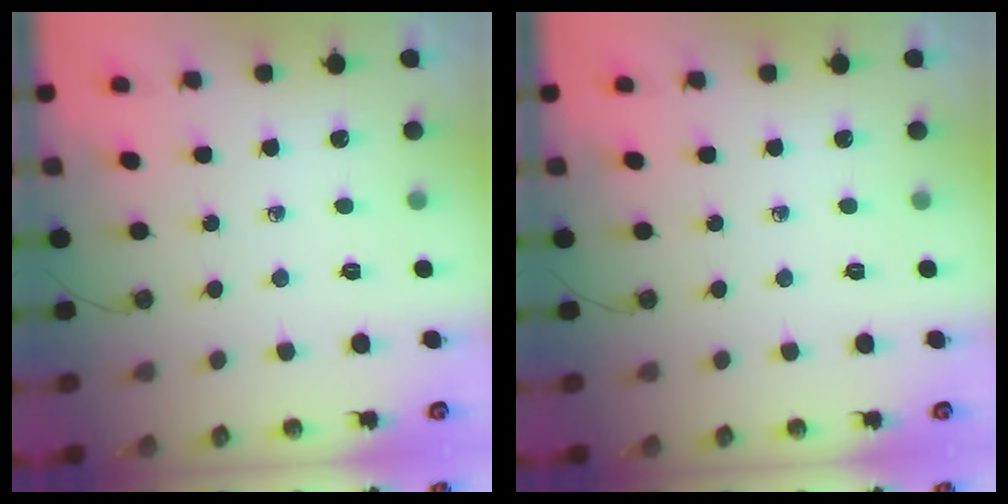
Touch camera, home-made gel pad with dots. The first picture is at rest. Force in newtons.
{"total": 0.0}